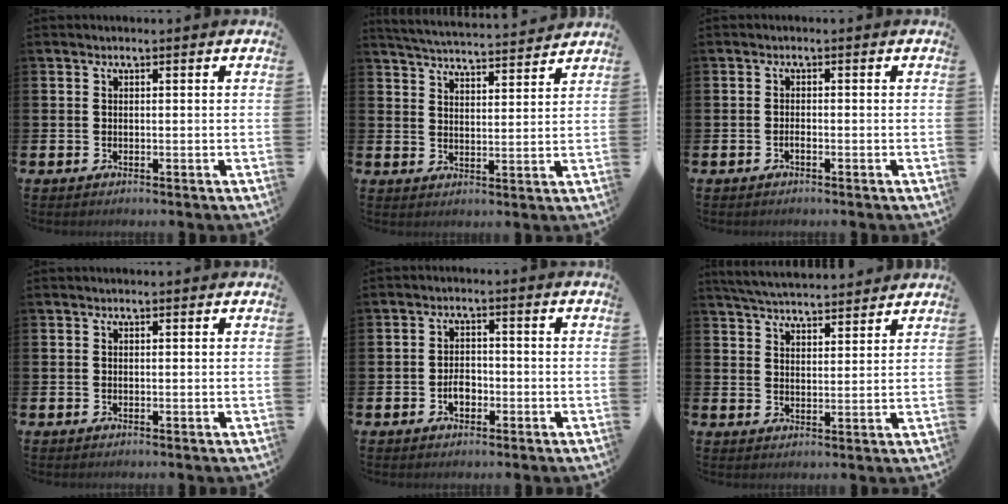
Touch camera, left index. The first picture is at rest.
{"total": 5.0, "force": [4.9, 0.1, 0.5], "torque": [-0.028, -0.034, 0.086]}
{"total": 0.7, "force": [-0.5, 0.1, 0.4], "torque": [-0.014, -0.002, -0.007]}
{"total": 0.0}
{"total": 2.6, "force": [-0.9, 1.7, 1.8], "torque": [-0.022, 0.000, -0.021]}
{"total": 5.2, "force": [5.2, 0.3, 0.4], "torque": [-0.027, -0.026, 0.094]}